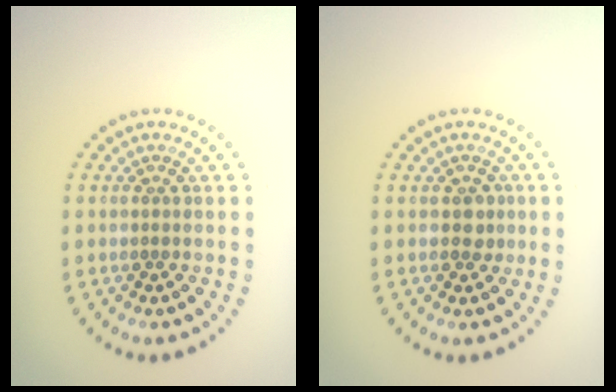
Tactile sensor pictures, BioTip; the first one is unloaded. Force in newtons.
{"total": 1.5, "press": 1.4, "slide": 0.5}